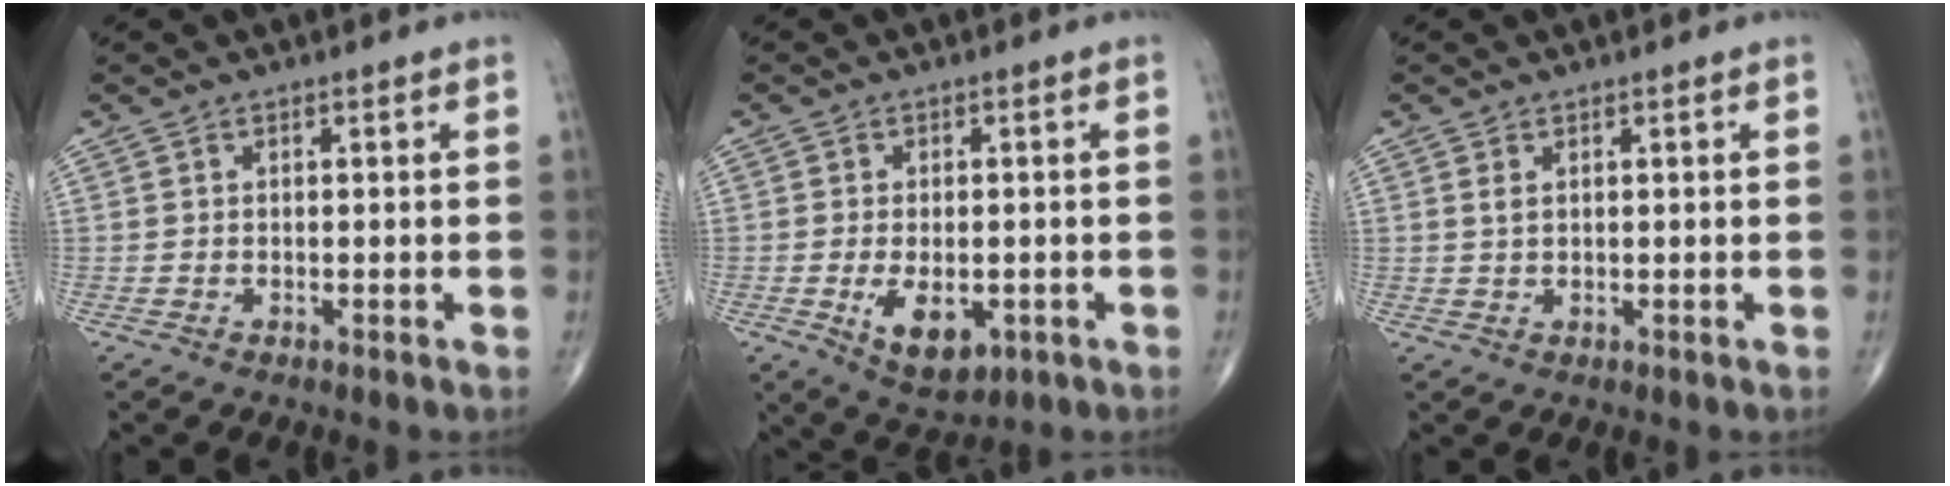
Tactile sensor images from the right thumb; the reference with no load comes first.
{"total": 8.5, "force": [-2.3, 4.8, 6.6], "torque": [-0.088, -0.007, -0.020]}
{"total": 1.4, "force": [0.6, 0.7, 1.0], "torque": [-0.023, 0.003, 0.017]}